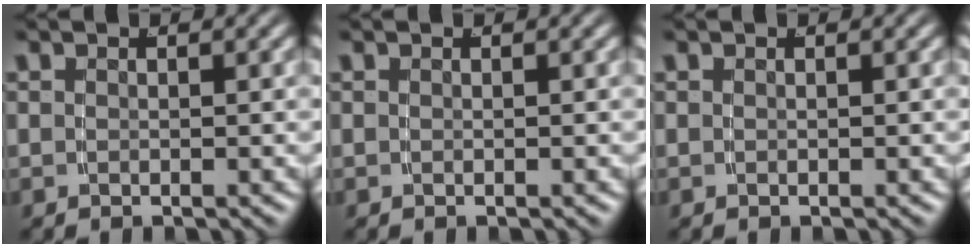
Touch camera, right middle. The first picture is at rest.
{"total": 0.0}
{"total": 0.0}